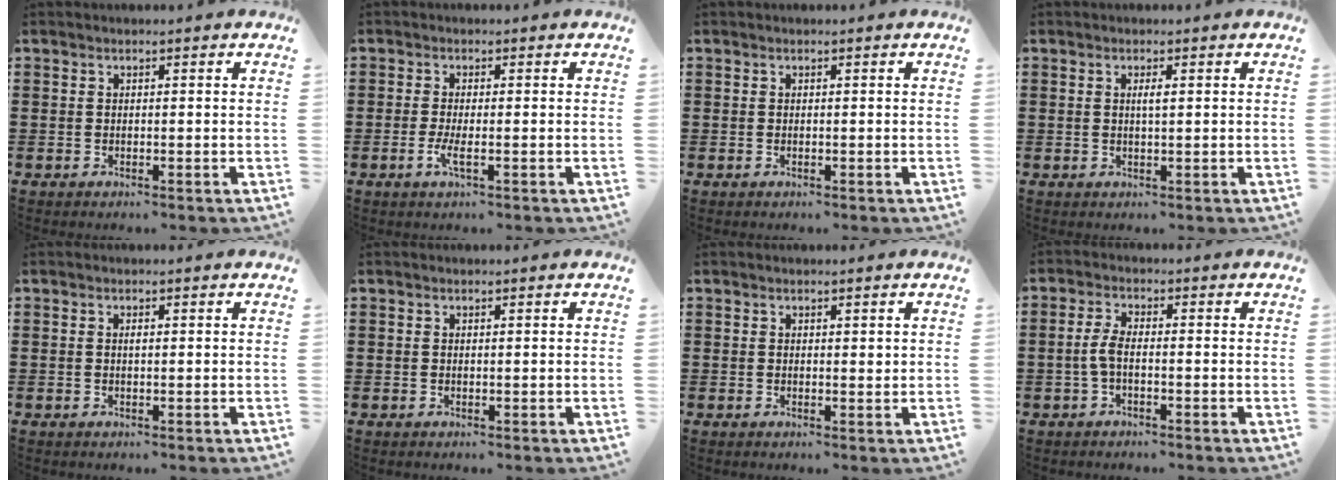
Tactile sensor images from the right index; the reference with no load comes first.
{"total": 2.7, "force": [-0.9, 0.3, 2.5], "torque": [-0.060, -0.011, -0.020]}
{"total": 0.0}
{"total": 1.3, "force": [0.3, 0.2, 1.3], "torque": [-0.025, 0.001, 0.004]}
{"total": 0.6, "force": [0.1, 0.1, 0.5], "torque": [-0.011, -0.002, 0.002]}
{"total": 0.0}
{"total": 0.7, "force": [0.3, 0.4, 0.5], "torque": [-0.010, 0.004, 0.006]}
{"total": 3.1, "force": [-0.8, 1.0, 2.9], "torque": [-0.076, -0.003, -0.022]}